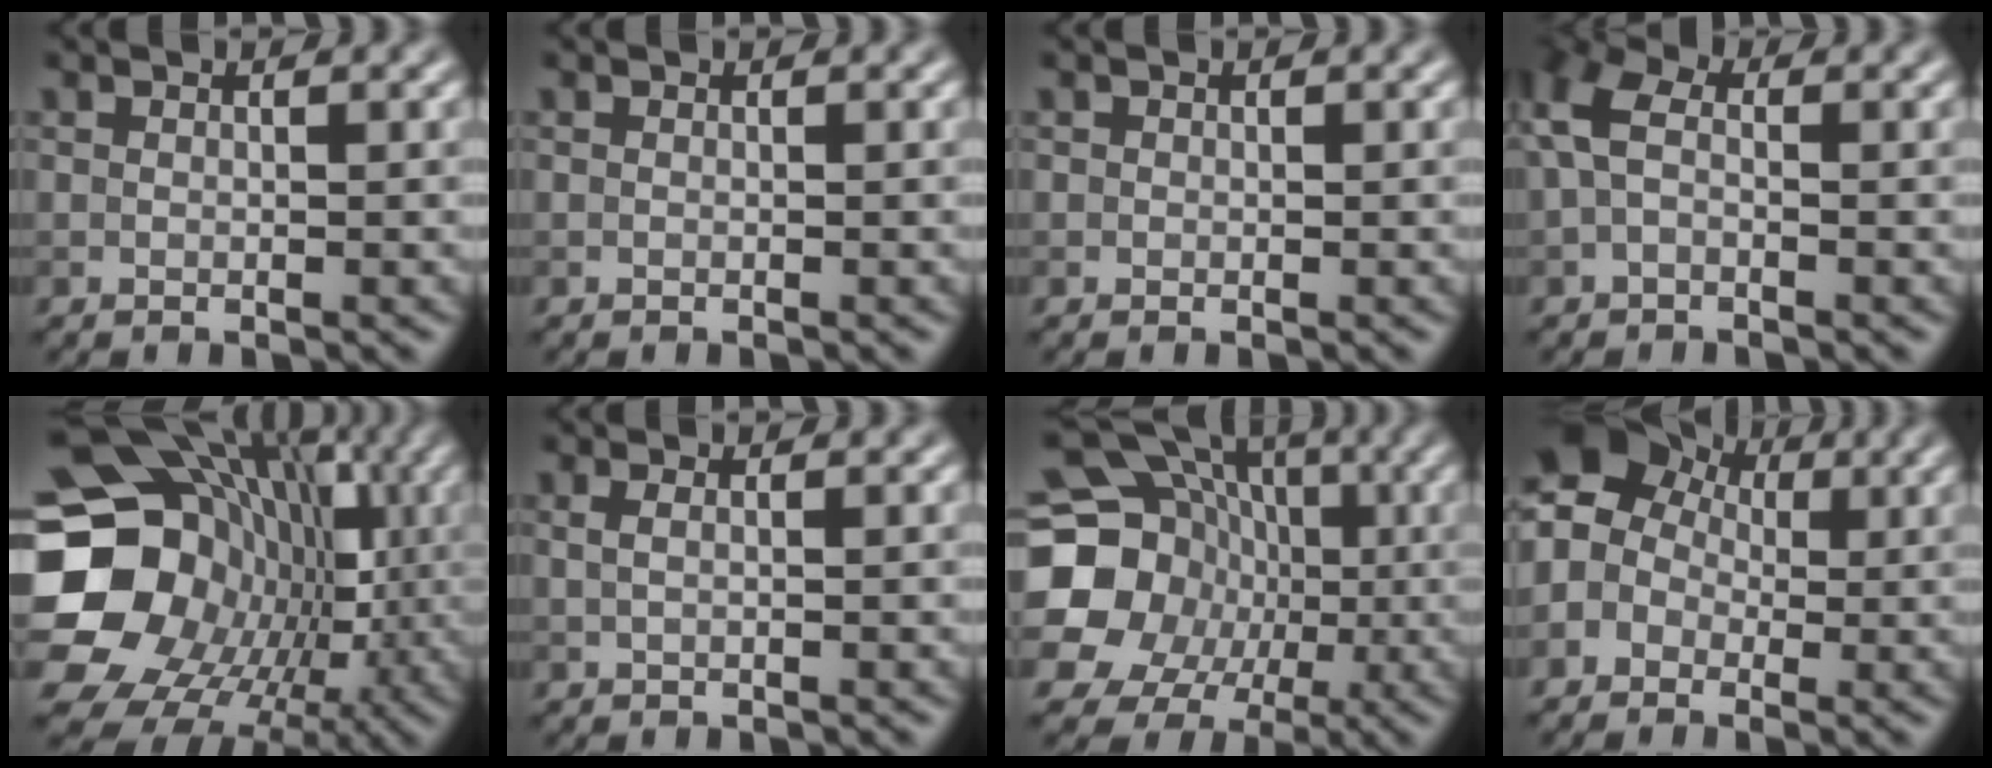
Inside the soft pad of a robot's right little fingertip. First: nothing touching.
{"total": 0.0}
{"total": 0.0}
{"total": 3.9, "force": [-0.1, 2.6, 2.9], "torque": [-0.077, 0.010, -0.013]}
{"total": 19.4, "force": [-0.7, 16.7, 9.8], "torque": [-0.171, -0.006, -0.038]}
{"total": 1.0, "force": [0.2, 0.3, 1.0], "torque": [-0.012, -0.005, -0.004]}
{"total": 20.2, "force": [-1.9, 18.6, 7.8], "torque": [-0.186, -0.004, -0.071]}
{"total": 7.0, "force": [0.9, 6.1, 3.3], "torque": [-0.060, 0.028, -0.024]}